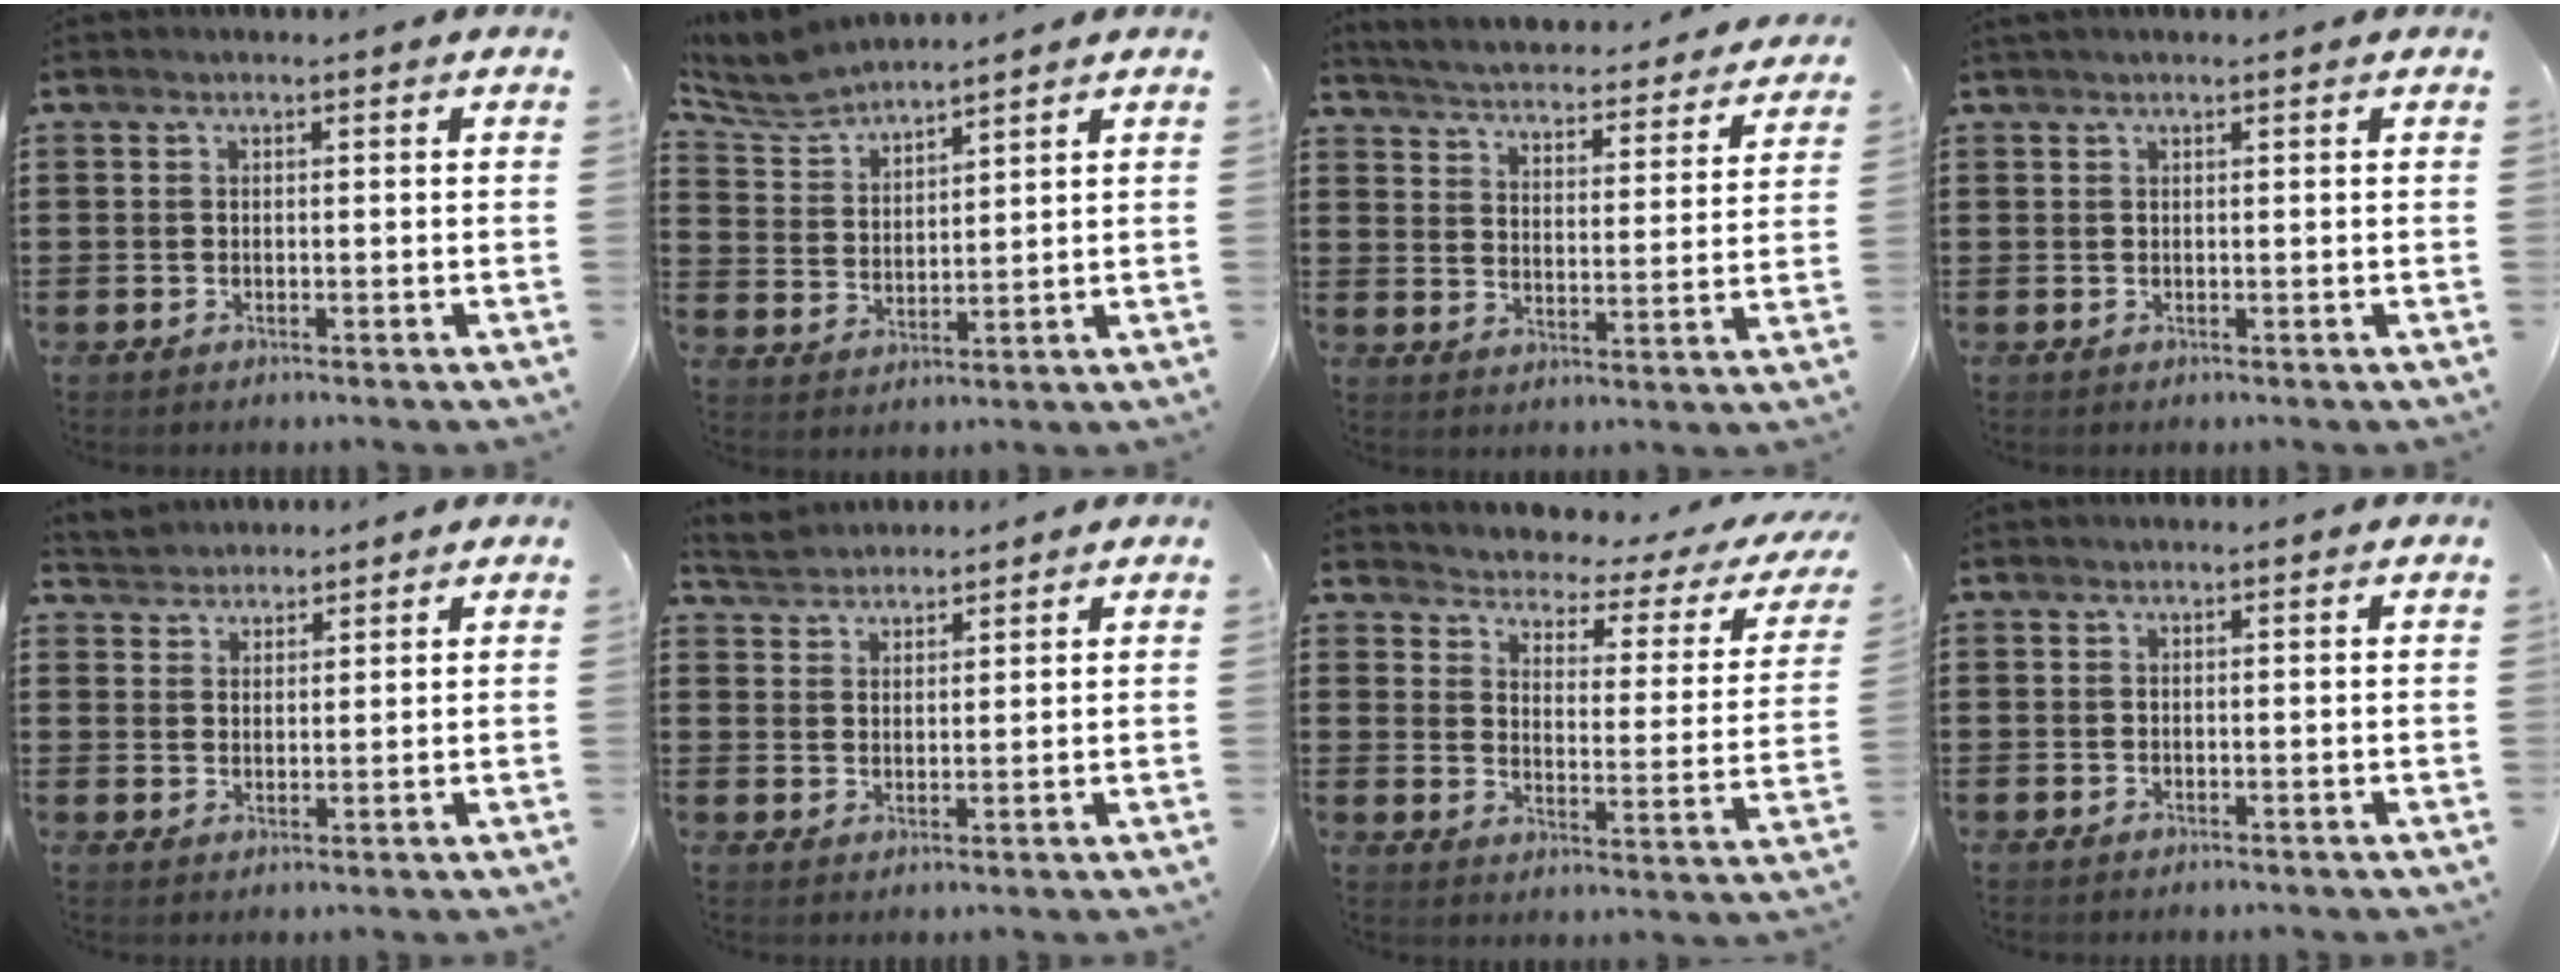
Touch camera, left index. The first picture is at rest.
{"total": 5.5, "force": [5.3, 0.8, 1.2], "torque": [-0.046, -0.018, 0.096]}
{"total": 3.6, "force": [3.6, -0.3, 0.2], "torque": [-0.027, -0.036, 0.053]}
{"total": 0.7, "force": [0.5, 0.0, 0.5], "torque": [-0.010, 0.002, 0.010]}
{"total": 3.1, "force": [2.9, 1.0, -0.6], "torque": [-0.001, -0.003, 0.055]}
{"total": 3.6, "force": [3.4, 1.0, 0.1], "torque": [-0.016, -0.004, 0.064]}
{"total": 2.3, "force": [2.1, 0.7, 0.8], "torque": [-0.033, -0.023, 0.025]}
{"total": 0.0}